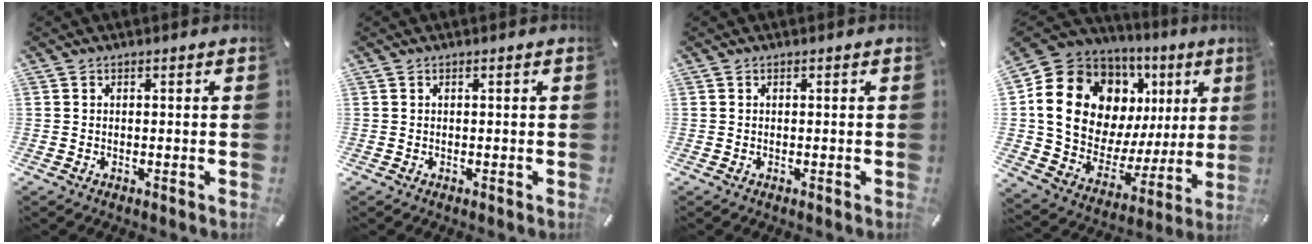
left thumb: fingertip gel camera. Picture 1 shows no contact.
{"total": 0.0}
{"total": 0.0}
{"total": 18.7, "force": [7.4, 13.9, 10.1], "torque": [-0.171, -0.055, 0.143]}